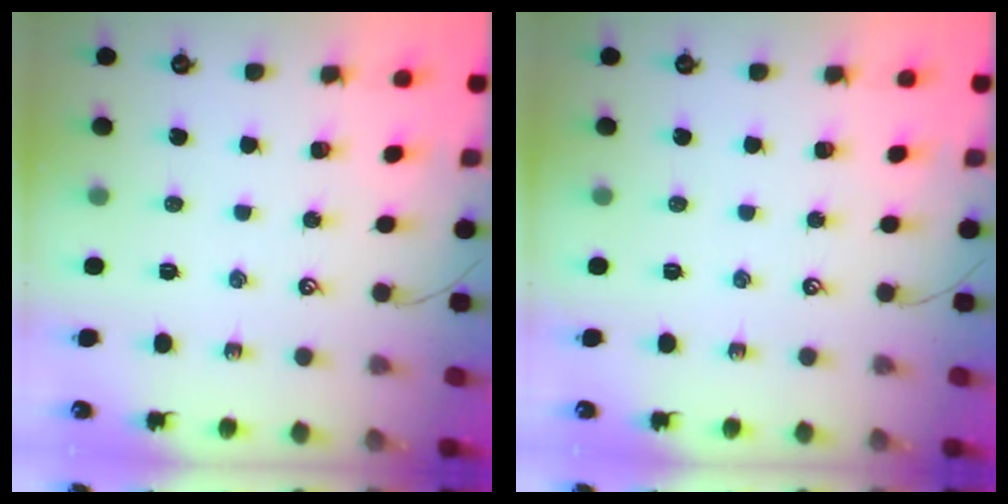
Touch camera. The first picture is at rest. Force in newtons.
{"total": 0.0}